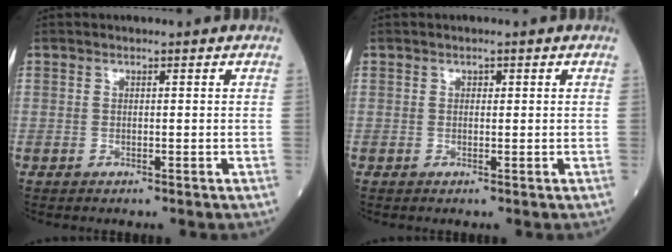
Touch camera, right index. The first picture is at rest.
{"total": 0.5, "force": [0.2, 0.4, 0.3], "torque": [-0.003, 0.001, 0.002]}